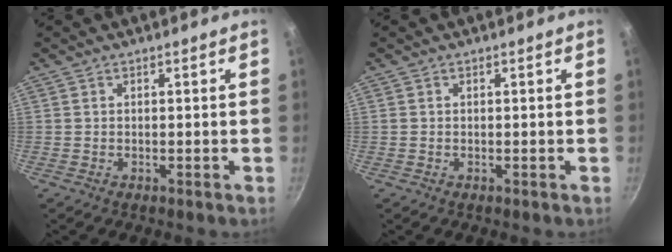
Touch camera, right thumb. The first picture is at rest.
{"total": 0.0}